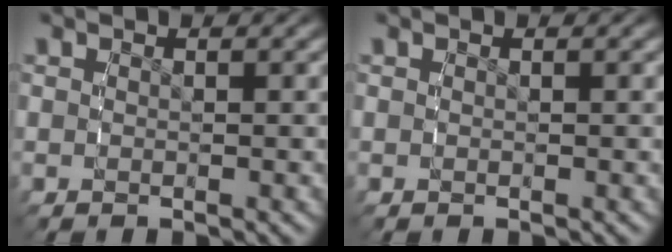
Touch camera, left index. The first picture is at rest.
{"total": 0.0}